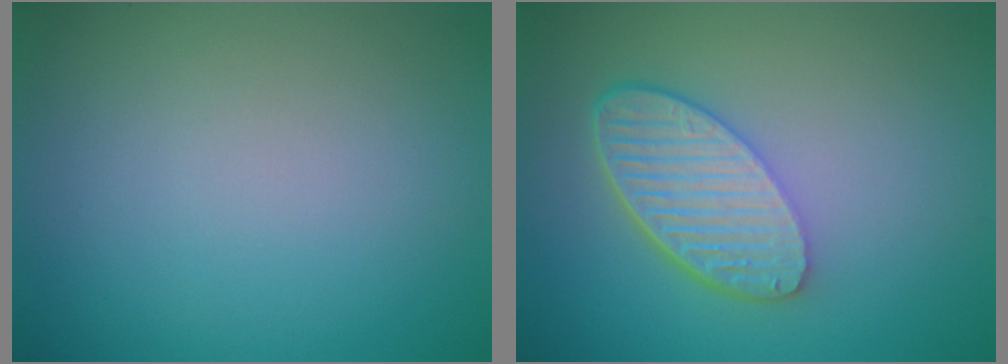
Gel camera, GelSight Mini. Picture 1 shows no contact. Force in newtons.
{"total": 5.8, "press": 4.3, "slide": 3.9}